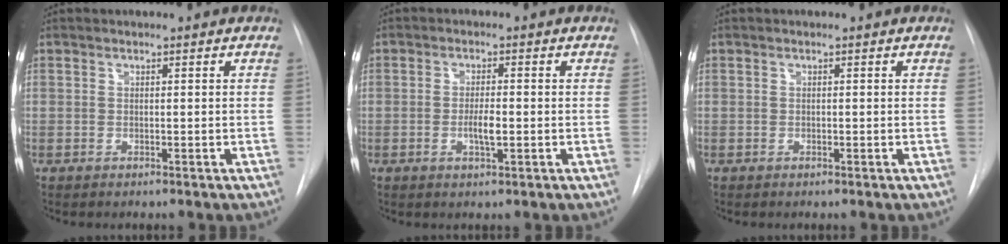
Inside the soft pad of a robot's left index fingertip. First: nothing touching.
{"total": 3.0, "force": [-0.7, 0.7, 2.9], "torque": [-0.054, -0.002, -0.011]}
{"total": 0.0}